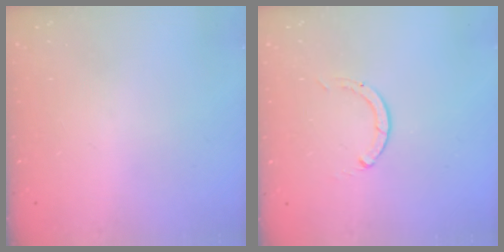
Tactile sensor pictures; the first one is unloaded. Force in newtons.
{"total": 0.0}